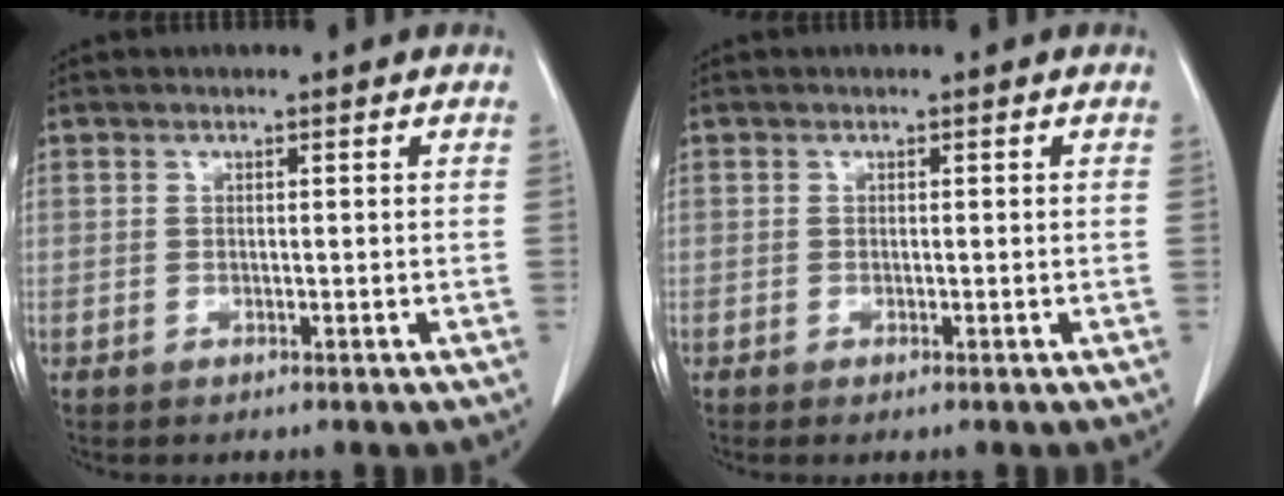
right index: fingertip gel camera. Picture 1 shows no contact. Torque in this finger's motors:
{"motor_torque": [0.17, -0.10, -0.04, 0.00]}